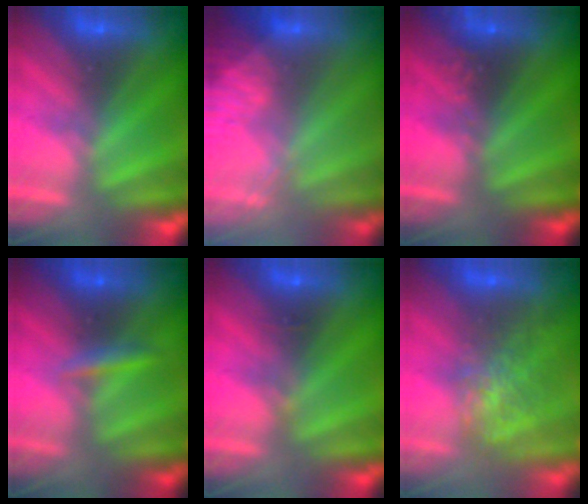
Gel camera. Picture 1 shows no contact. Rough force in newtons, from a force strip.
{"total": 2.9}
{"total": 2.4}
{"total": 2.4}
{"total": 2.4}
{"total": 8.7}